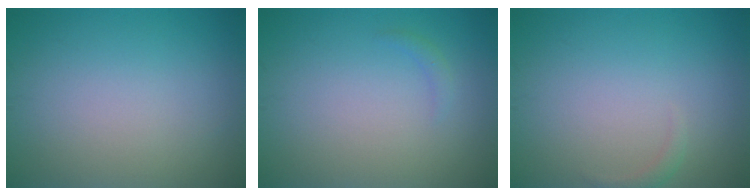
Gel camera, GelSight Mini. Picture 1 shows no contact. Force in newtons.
{"total": 0.7, "press": 0.7, "slide": 0.1}
{"total": 0.8, "press": 0.8, "slide": 0.1}